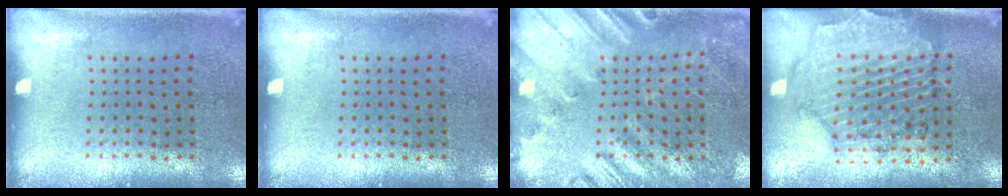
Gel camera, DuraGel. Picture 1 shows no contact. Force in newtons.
{"total": 0.0}
{"total": 2.3, "press": 2.0, "slide": 1.0}
{"total": 1.0, "press": 1.0, "slide": 0.3}